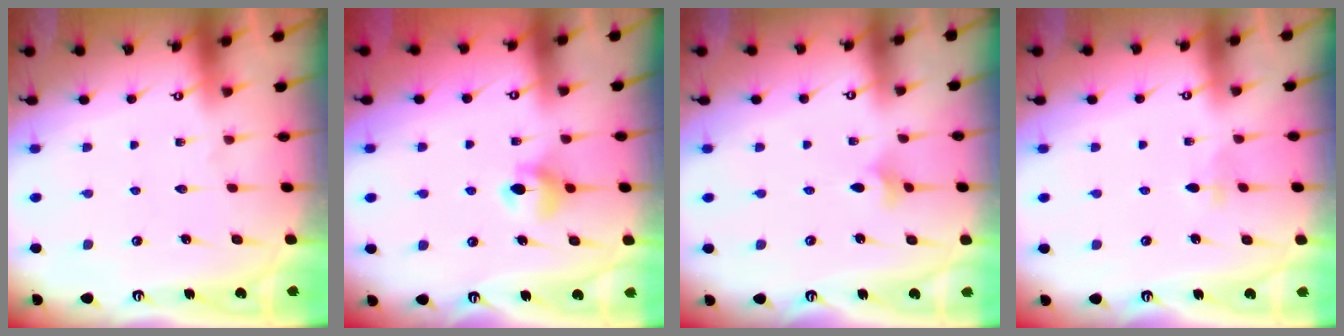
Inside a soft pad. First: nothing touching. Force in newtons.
{"total": 5.9, "press": 5.9, "slide": 0.7}
{"total": 2.5, "press": 2.5, "slide": 0.6}
{"total": 2.8, "press": 2.7, "slide": 0.6}